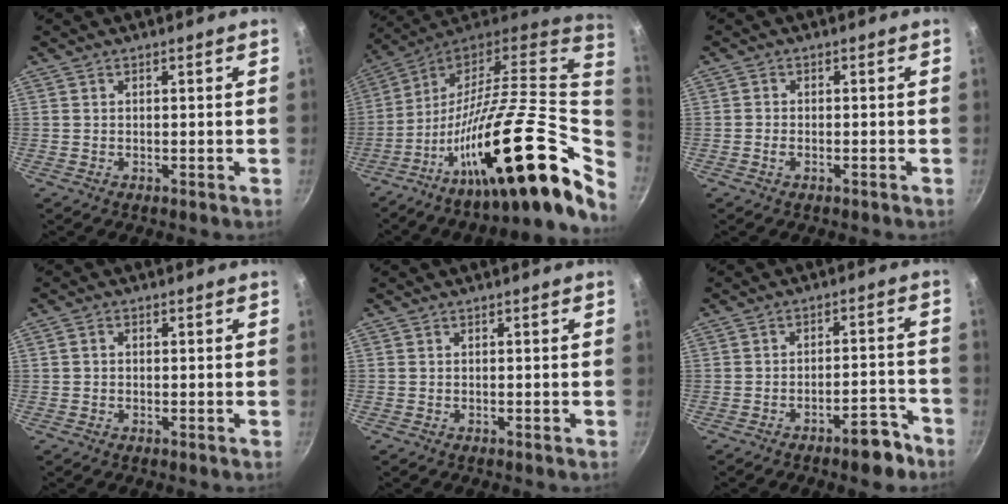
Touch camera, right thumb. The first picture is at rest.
{"total": 28.5, "force": [-1.1, 6.9, 27.7], "torque": [-0.430, -0.030, -0.028]}
{"total": 1.2, "force": [-0.7, 0.6, 0.8], "torque": [-0.022, 0.005, -0.017]}
{"total": 1.1, "force": [0.0, 0.9, 0.7], "torque": [-0.015, 0.006, -0.001]}
{"total": 0.0}
{"total": 6.5, "force": [-4.7, 2.2, 4.0], "torque": [-0.033, 0.051, -0.054]}